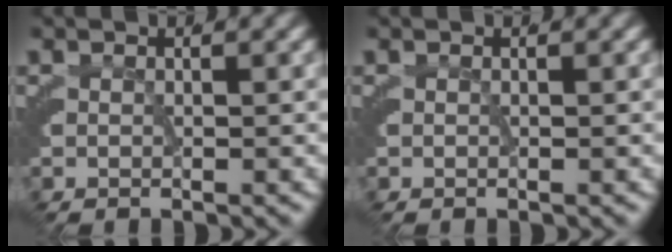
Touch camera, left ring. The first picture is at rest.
{"total": 0.0}